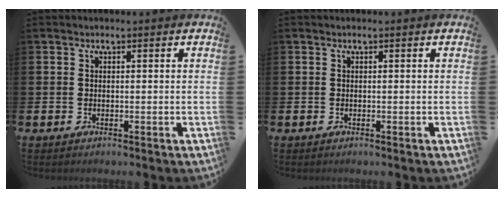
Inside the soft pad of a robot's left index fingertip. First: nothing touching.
{"total": 0.0}